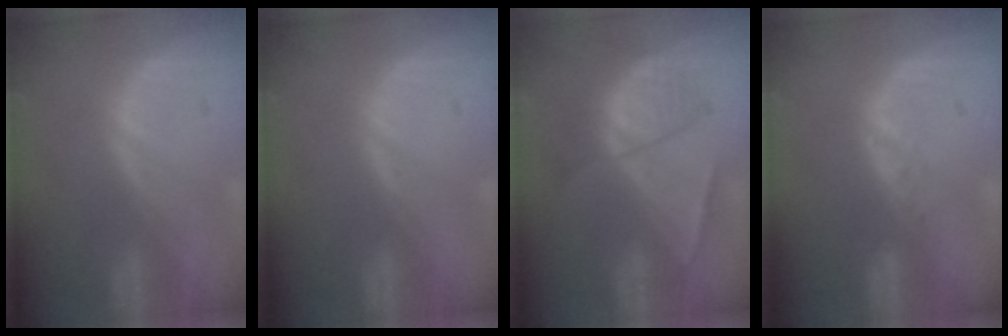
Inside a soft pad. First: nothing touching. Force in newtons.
{"total": 0.0}
{"total": 6.8, "press": 6.0, "slide": 3.2}
{"total": 1.4, "press": 1.4, "slide": 0.2}